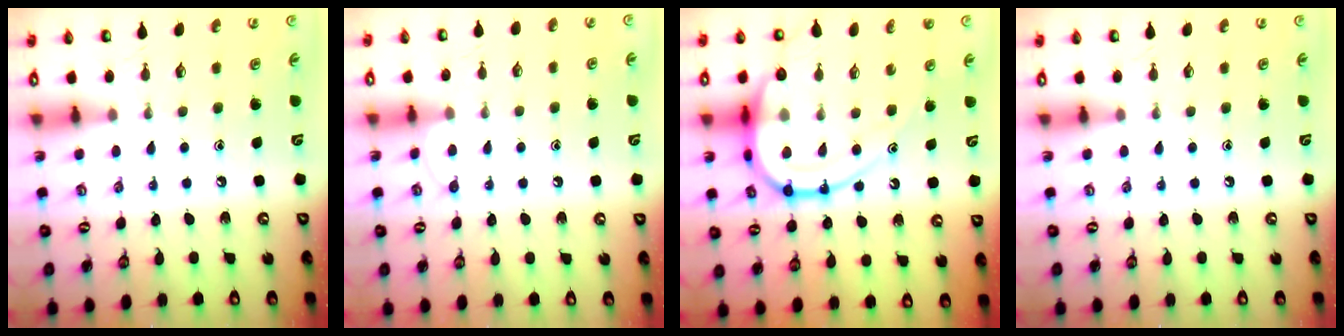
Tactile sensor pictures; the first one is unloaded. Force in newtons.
{"total": 6.0, "press": 6.0, "slide": 0.7}
{"total": 17.2, "press": 17.1, "slide": 1.6}
{"total": 0.0}